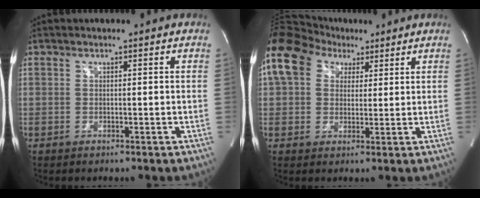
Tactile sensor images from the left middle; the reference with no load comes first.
{"total": 12.0, "force": [6.0, 8.4, 6.0], "torque": [-0.137, 0.057, 0.106]}